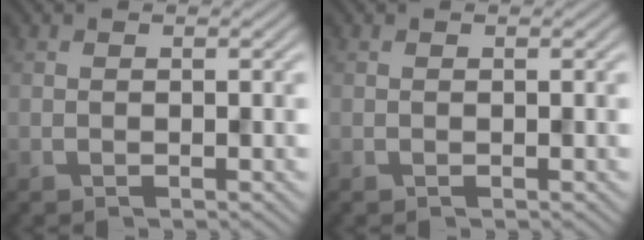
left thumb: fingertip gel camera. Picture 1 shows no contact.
{"total": 0.0}